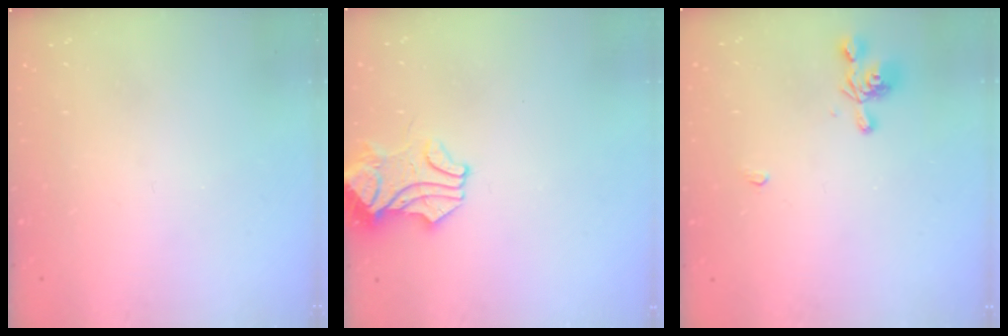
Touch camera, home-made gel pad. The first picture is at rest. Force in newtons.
{"total": 1.8, "press": 1.6, "slide": 0.8}
{"total": 2.6, "press": 2.5, "slide": 0.4}